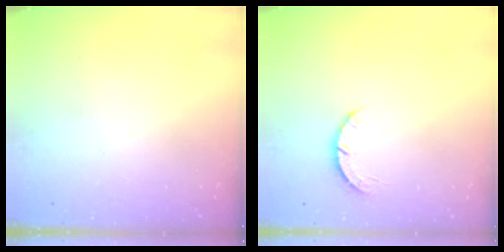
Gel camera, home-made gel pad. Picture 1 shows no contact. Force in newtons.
{"total": 2.7, "press": 2.6, "slide": 0.4}